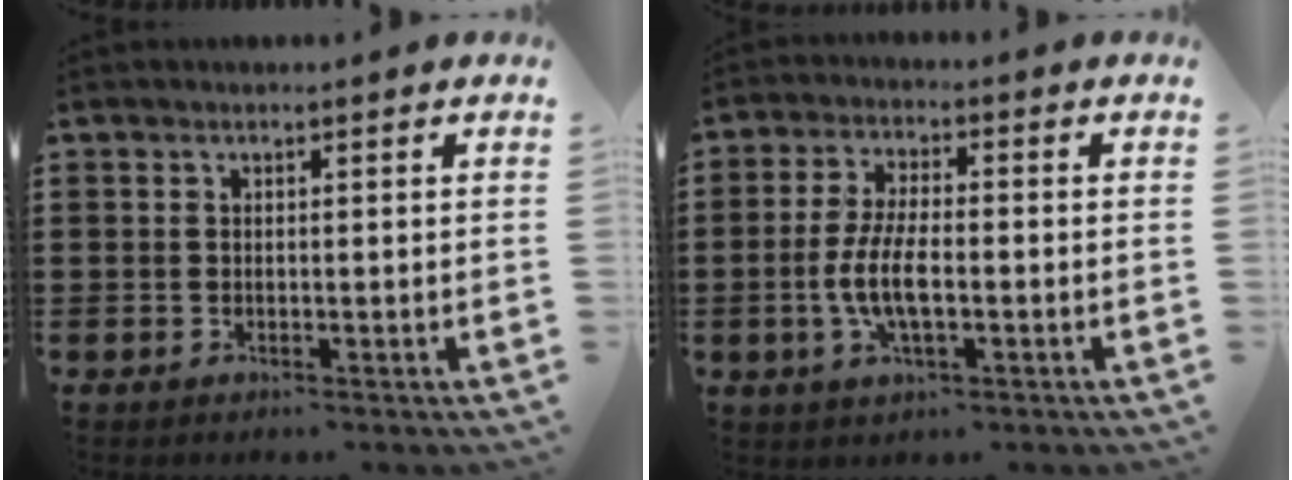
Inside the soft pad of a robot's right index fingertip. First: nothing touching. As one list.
[{"total": 7.1, "force": [-1.6, 2.5, 6.5], "torque": [-0.146, -0.009, -0.036]}]